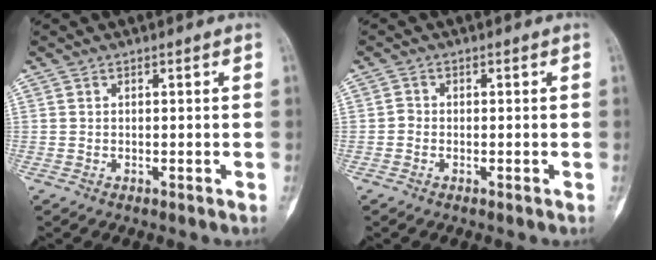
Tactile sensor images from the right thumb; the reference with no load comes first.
{"total": 1.1, "force": [-0.4, 0.9, 0.5], "torque": [-0.003, 0.004, -0.011]}